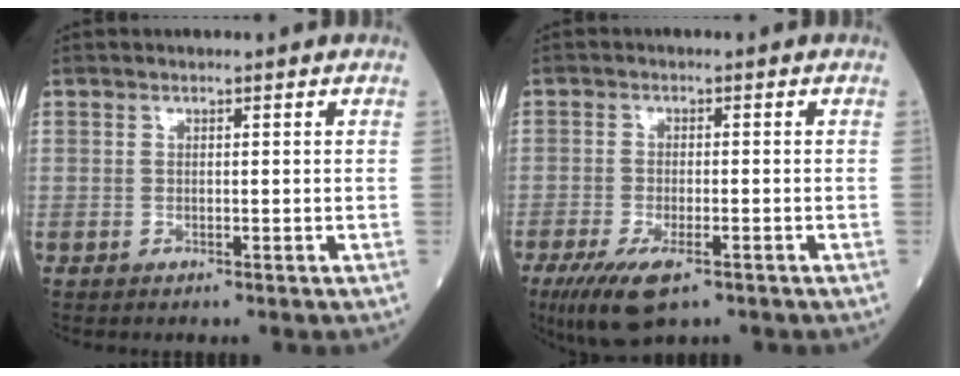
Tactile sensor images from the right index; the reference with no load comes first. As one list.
[{"total": 7.9, "force": [-4.6, 2.6, 5.9], "torque": [-0.109, -0.018, -0.077]}]